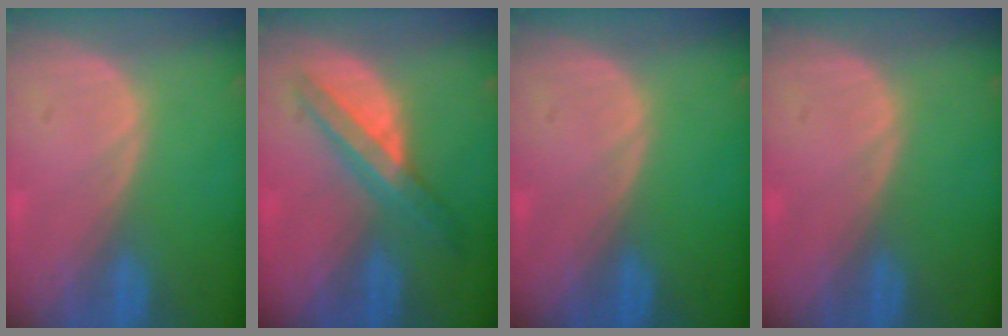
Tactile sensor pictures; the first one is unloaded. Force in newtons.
{"total": 7.1, "press": 6.0, "slide": 3.7}
{"total": 0.0}
{"total": 0.0}